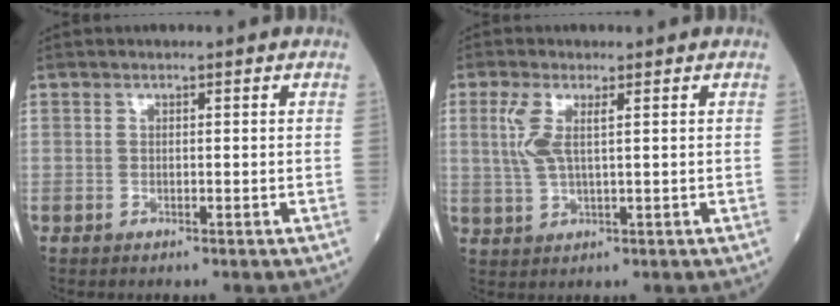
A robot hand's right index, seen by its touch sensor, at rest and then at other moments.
{"total": 4.5, "force": [1.3, 1.1, 4.2], "torque": [-0.107, 0.005, 0.030]}